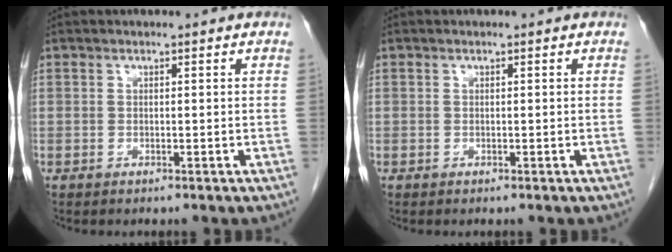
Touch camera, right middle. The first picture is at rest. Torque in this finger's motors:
{"motor_torque": [1.34, -0.80, 0.22, 0.00]}